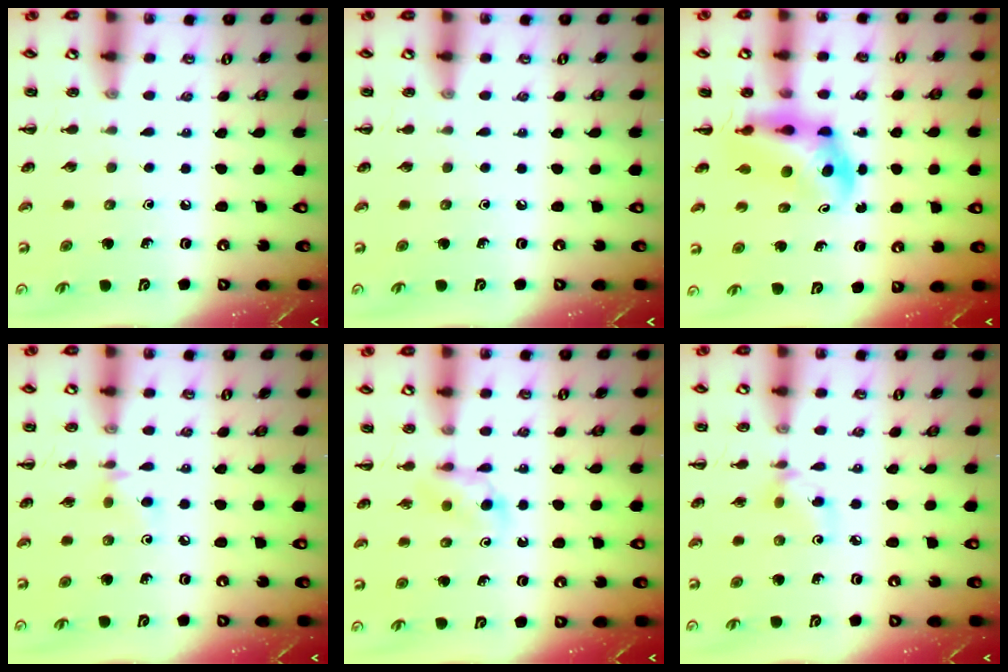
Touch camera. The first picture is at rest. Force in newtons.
{"total": 0.0}
{"total": 6.1, "press": 6.0, "slide": 1.3}
{"total": 3.8, "press": 3.6, "slide": 1.4}
{"total": 5.0, "press": 4.6, "slide": 1.9}
{"total": 3.0, "press": 2.8, "slide": 1.1}